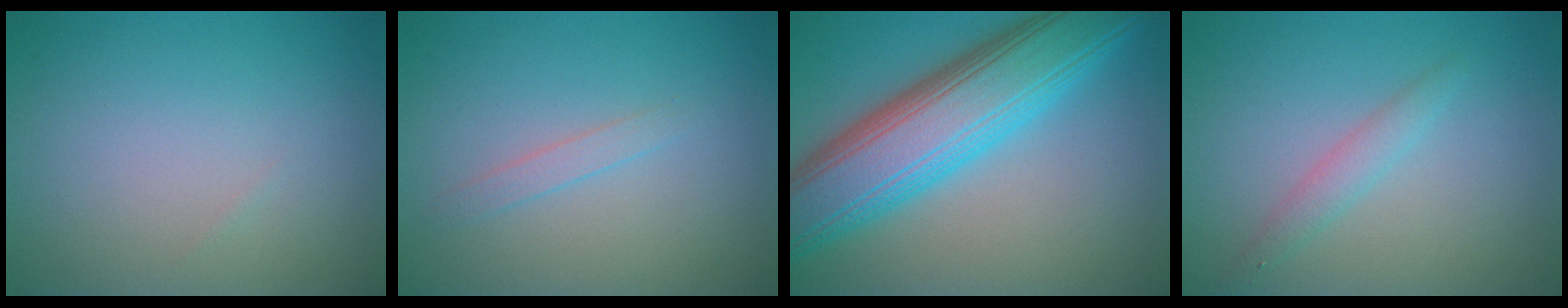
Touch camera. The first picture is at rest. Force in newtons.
{"total": 1.0, "press": 1.0, "slide": 0.0}
{"total": 11.1, "press": 11.1, "slide": 0.3}
{"total": 1.7, "press": 1.7, "slide": 0.0}